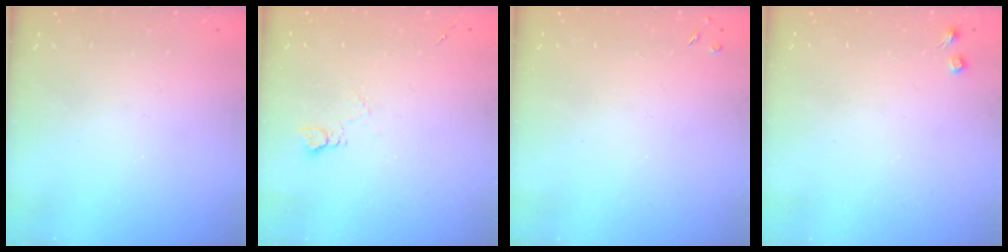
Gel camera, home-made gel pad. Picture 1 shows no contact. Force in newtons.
{"total": 4.6, "press": 4.5, "slide": 0.7}
{"total": 2.5, "press": 2.5, "slide": 0.5}
{"total": 2.7, "press": 2.7, "slide": 0.4}